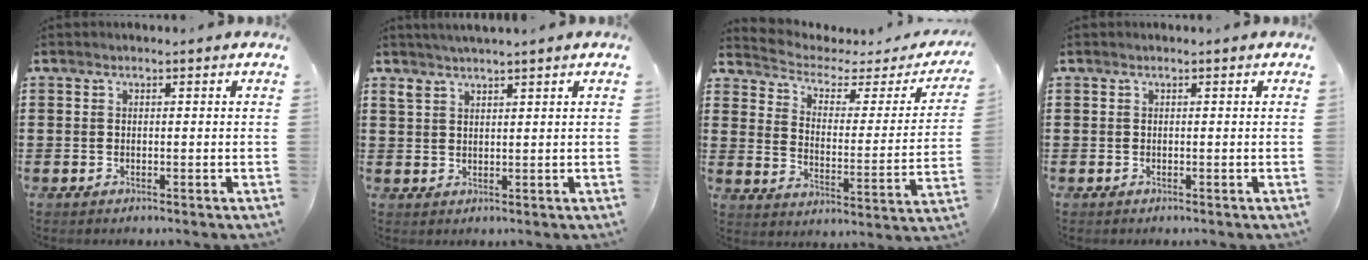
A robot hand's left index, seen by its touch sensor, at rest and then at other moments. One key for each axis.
{"total": 1.7, "fx": 1.6, "fy": 0.1, "fz": 0.7, "tx": -0.017, "ty": 0.004, "tz": 0.031}
{"total": 2.6, "fx": 1.8, "fy": 1.3, "fz": 1.3, "tx": -0.043, "ty": -0.019, "tz": 0.021}
{"total": 0.0}